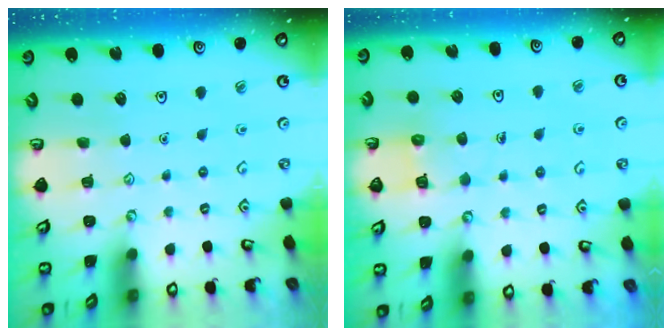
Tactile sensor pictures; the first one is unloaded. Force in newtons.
{"total": 6.1, "press": 6.1, "slide": 0.6}